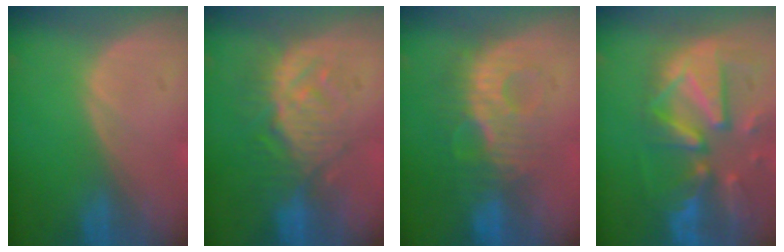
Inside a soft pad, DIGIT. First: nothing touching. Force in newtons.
{"total": 9.3, "press": 8.6, "slide": 3.6}
{"total": 9.2, "press": 8.5, "slide": 3.5}
{"total": 12.4, "press": 10.8, "slide": 6.1}